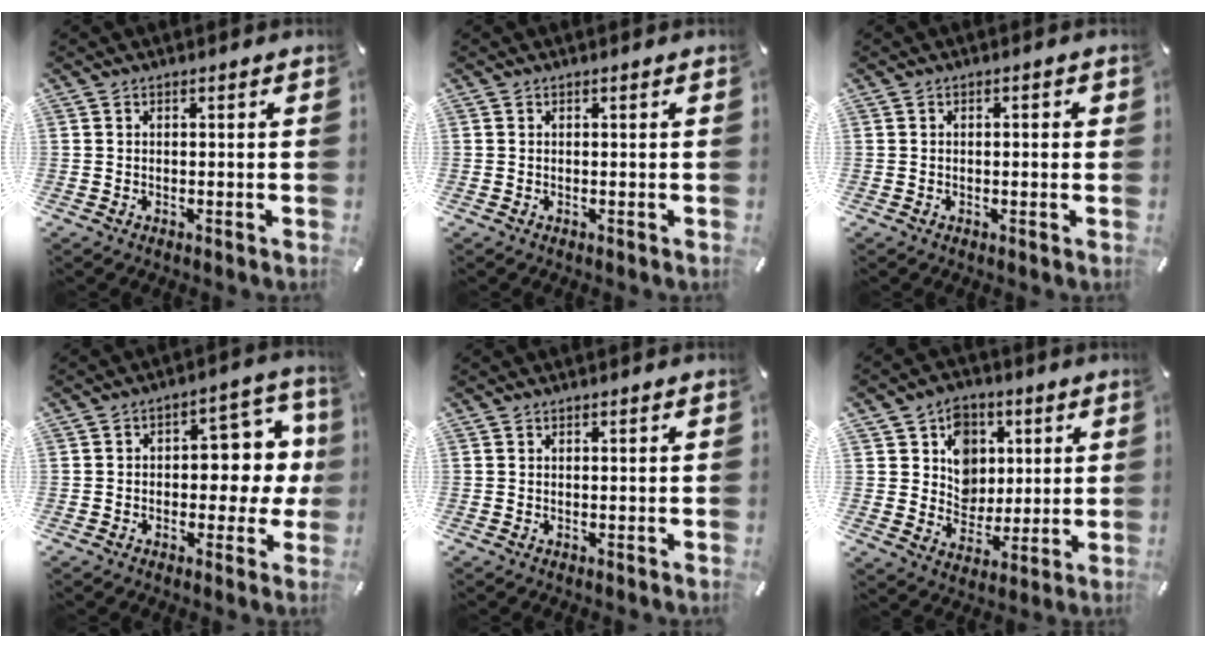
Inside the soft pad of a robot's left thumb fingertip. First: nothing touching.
{"total": 0.0}
{"total": 1.5, "force": [-0.3, 0.6, 1.3], "torque": [-0.023, 0.003, -0.006]}
{"total": 10.5, "force": [0.4, 6.6, 8.2], "torque": [-0.093, -0.010, 0.004]}
{"total": 0.0}
{"total": 10.3, "force": [2.8, 9.4, 3.3], "torque": [-0.044, -0.016, 0.053]}